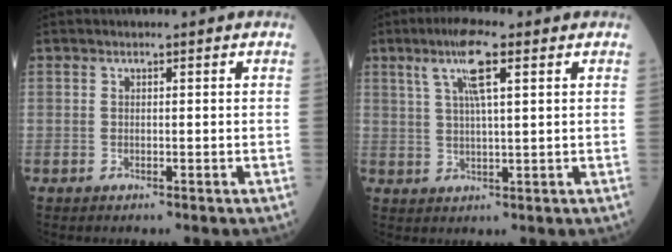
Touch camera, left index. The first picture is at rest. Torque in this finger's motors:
{"motor_torque": [1.13, -0.55, 0.53, 0.15]}